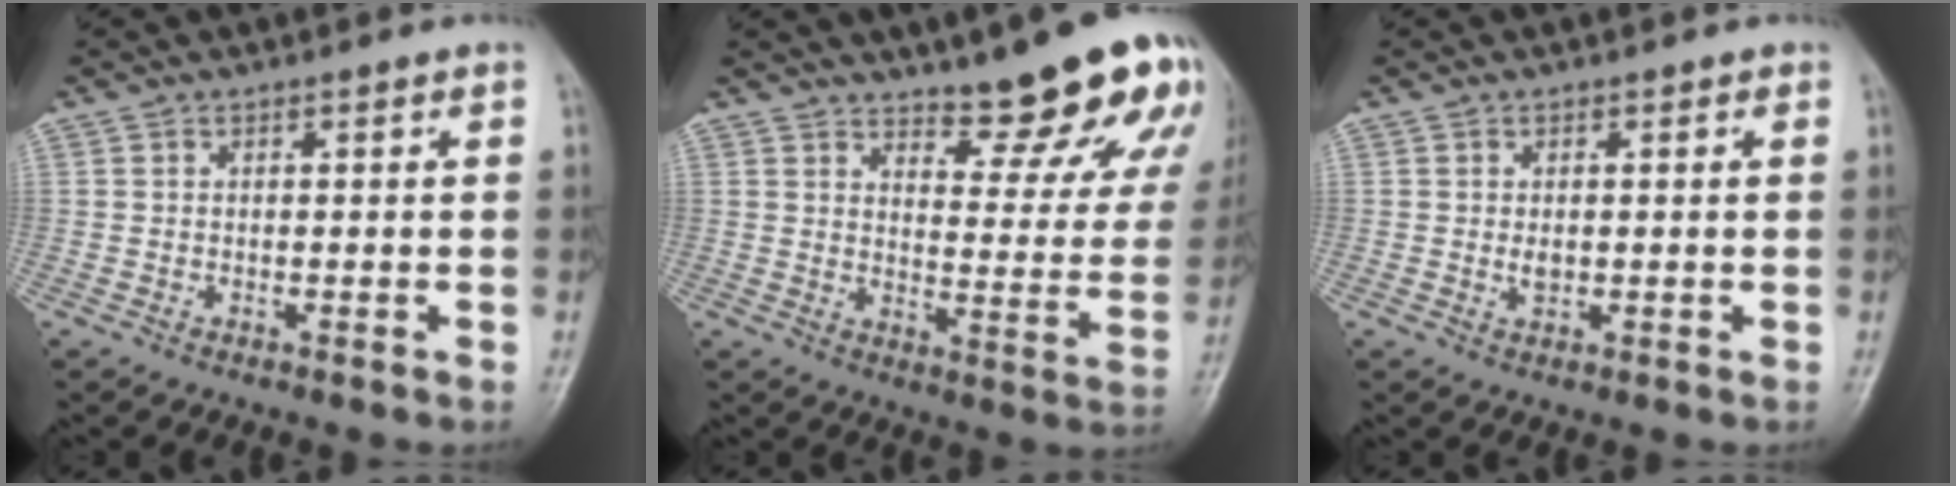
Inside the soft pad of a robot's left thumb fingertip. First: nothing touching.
{"total": 17.6, "force": [13.0, 4.8, 10.8], "torque": [-0.096, -0.093, 0.166]}
{"total": 1.7, "force": [0.2, 1.2, 1.2], "torque": [-0.013, -0.002, 0.004]}